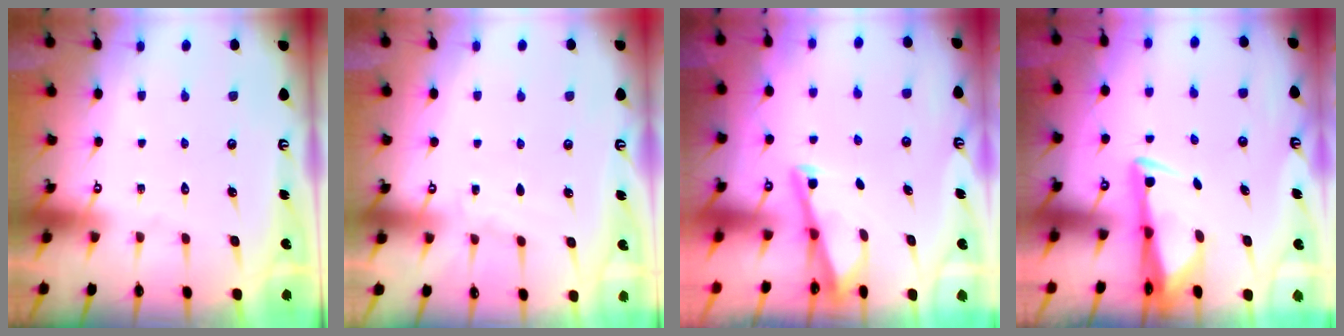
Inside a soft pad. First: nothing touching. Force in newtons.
{"total": 2.5, "press": 2.5, "slide": 0.4}
{"total": 2.9, "press": 2.9, "slide": 0.3}
{"total": 2.9, "press": 2.7, "slide": 0.9}